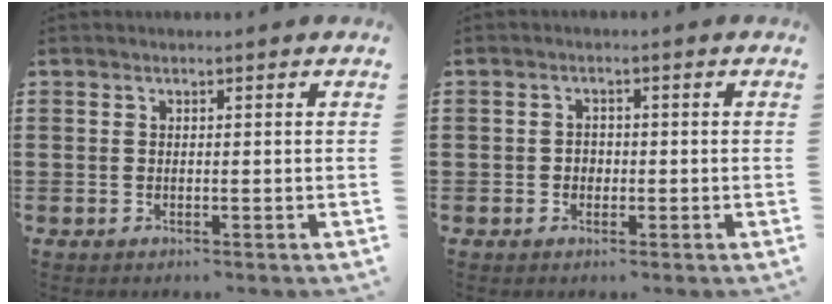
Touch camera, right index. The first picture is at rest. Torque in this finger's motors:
{"motor_torque": [0.21, 0.16, 0.15, 0.03]}